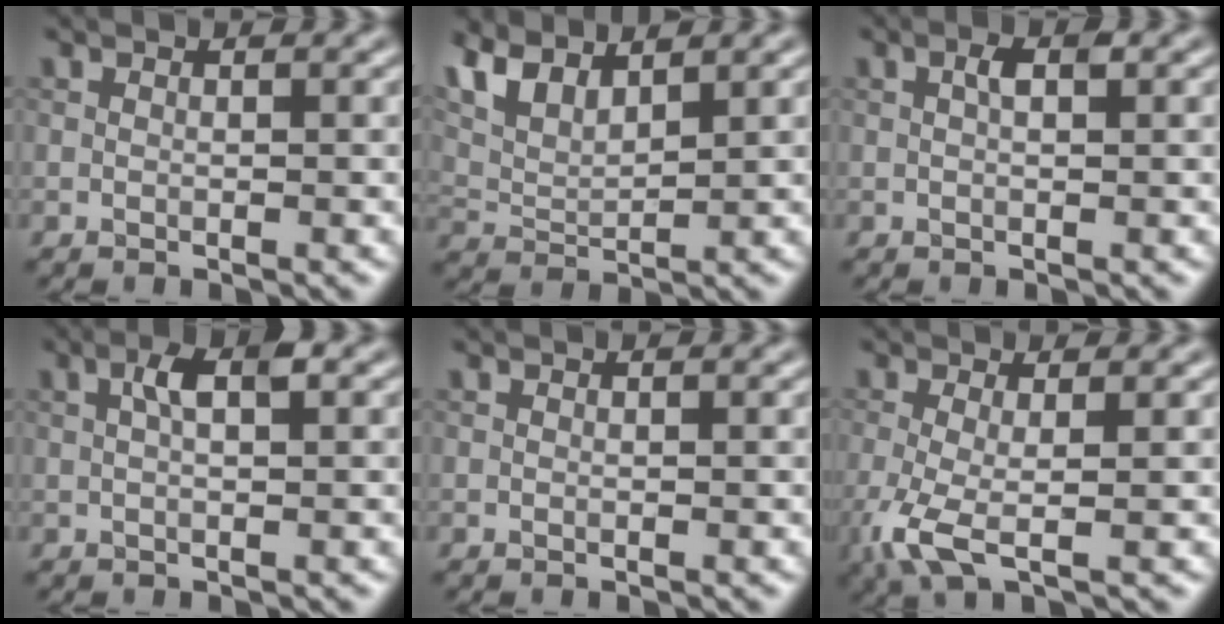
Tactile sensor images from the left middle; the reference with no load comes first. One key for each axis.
{"total": 5.2, "fx": 3.8, "fy": 2.0, "fz": 3.0, "tx": -0.075, "ty": 0.006, "tz": 0.078}
{"total": 1.4, "fx": 0.3, "fy": 0.5, "fz": 1.3, "tx": -0.023, "ty": 0.003, "tz": 0.003}
{"total": 2.5, "fx": 0.6, "fy": 0.7, "fz": 2.4, "tx": -0.044, "ty": 0.010, "tz": 0.006}
{"total": 0.0}
{"total": 3.8, "fx": -1.1, "fy": 1.0, "fz": 3.5, "tx": -0.089, "ty": -0.011, "tz": -0.025}